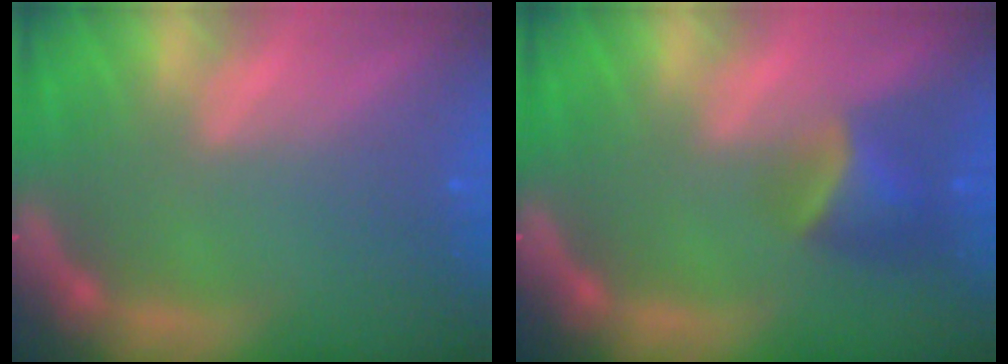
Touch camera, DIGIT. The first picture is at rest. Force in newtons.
{"total": 4.0}